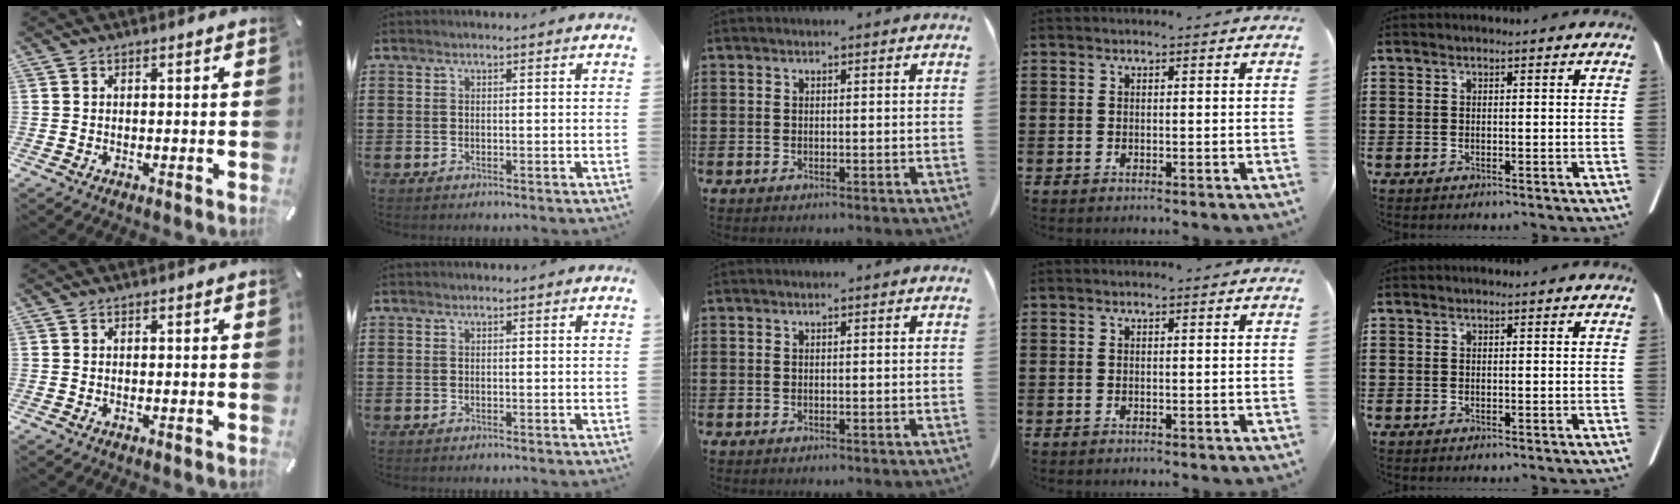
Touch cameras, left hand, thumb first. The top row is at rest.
{}